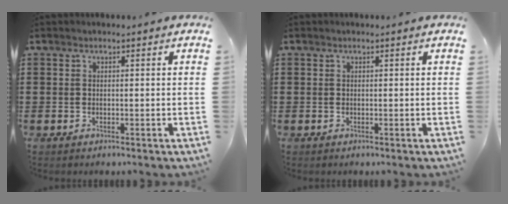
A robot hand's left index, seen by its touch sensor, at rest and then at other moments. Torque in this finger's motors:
{"motor_torque": [-0.02, 0.00, 0.00, 0.00]}